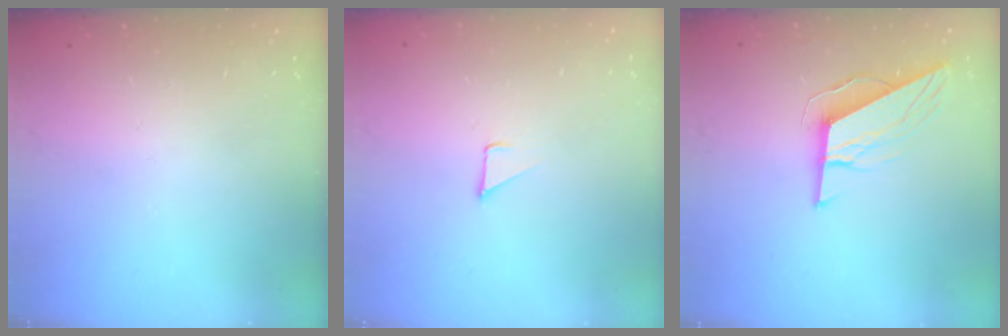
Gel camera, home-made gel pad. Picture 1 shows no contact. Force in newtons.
{"total": 2.8, "press": 2.8, "slide": 0.2}
{"total": 9.7, "press": 9.5, "slide": 1.9}